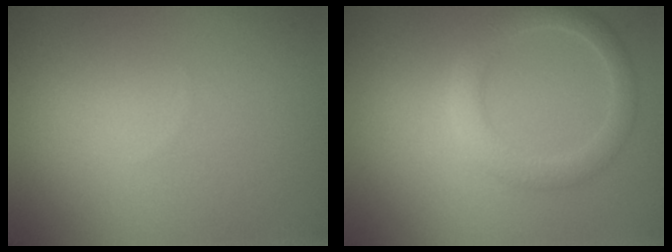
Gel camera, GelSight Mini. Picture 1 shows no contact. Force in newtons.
{"total": 2.8, "press": 2.8, "slide": 0.1}